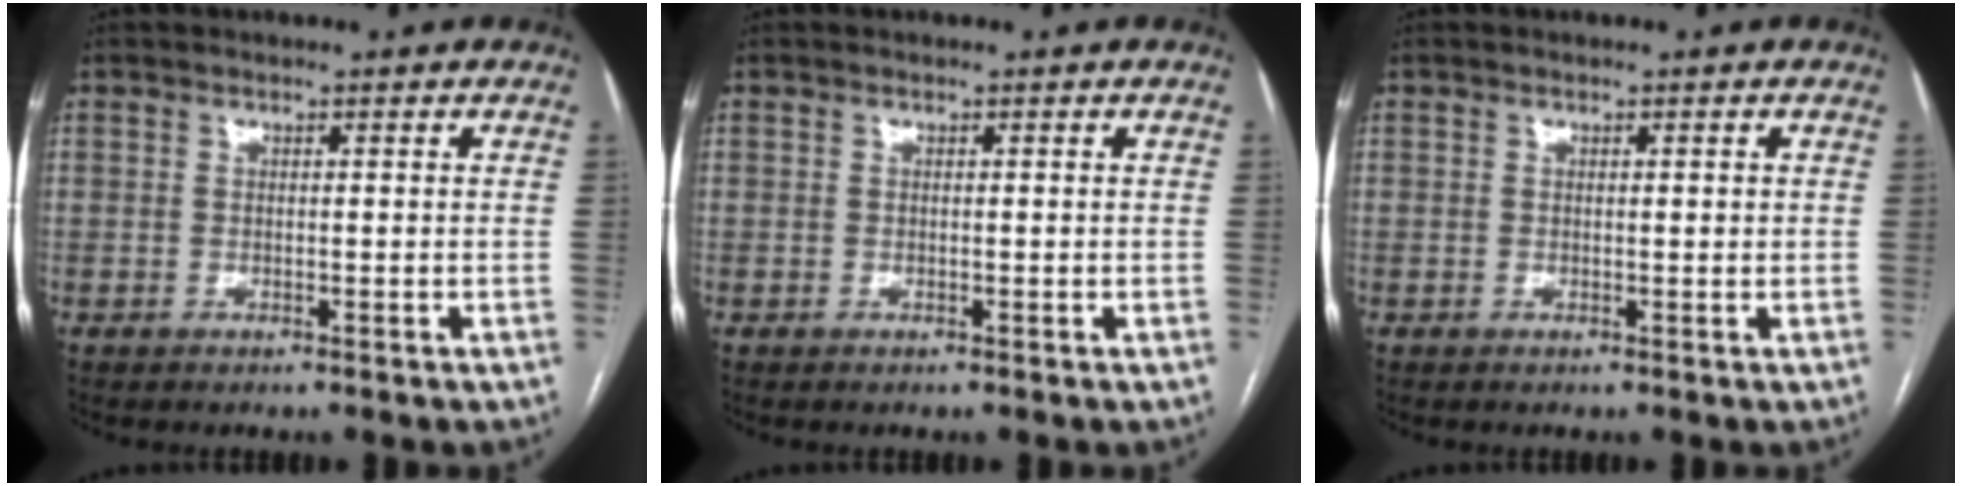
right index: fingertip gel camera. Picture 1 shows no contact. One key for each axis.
{"total": 0.0}
{"total": 0.6, "fx": 0.1, "fy": 0.2, "fz": 0.6, "tx": -0.008, "ty": 0.000, "tz": 0.001}